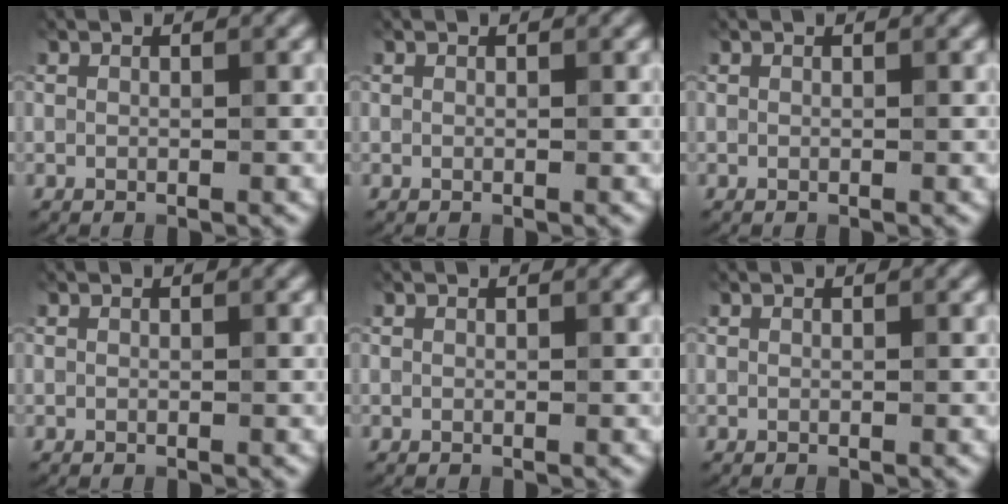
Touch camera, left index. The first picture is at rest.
{"total": 0.0}
{"total": 0.0}
{"total": 0.0}
{"total": 0.0}
{"total": 0.0}